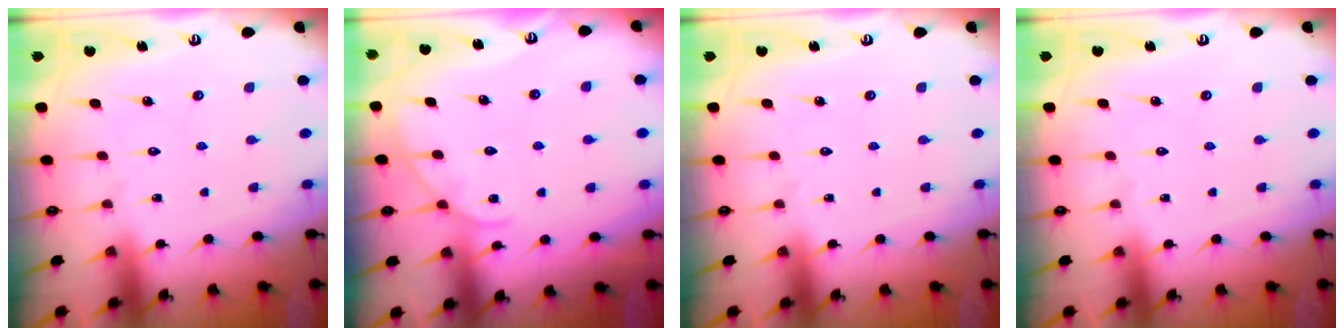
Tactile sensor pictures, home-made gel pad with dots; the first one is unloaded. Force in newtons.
{"total": 4.9, "press": 4.9, "slide": 0.4}
{"total": 0.0}
{"total": 0.0}